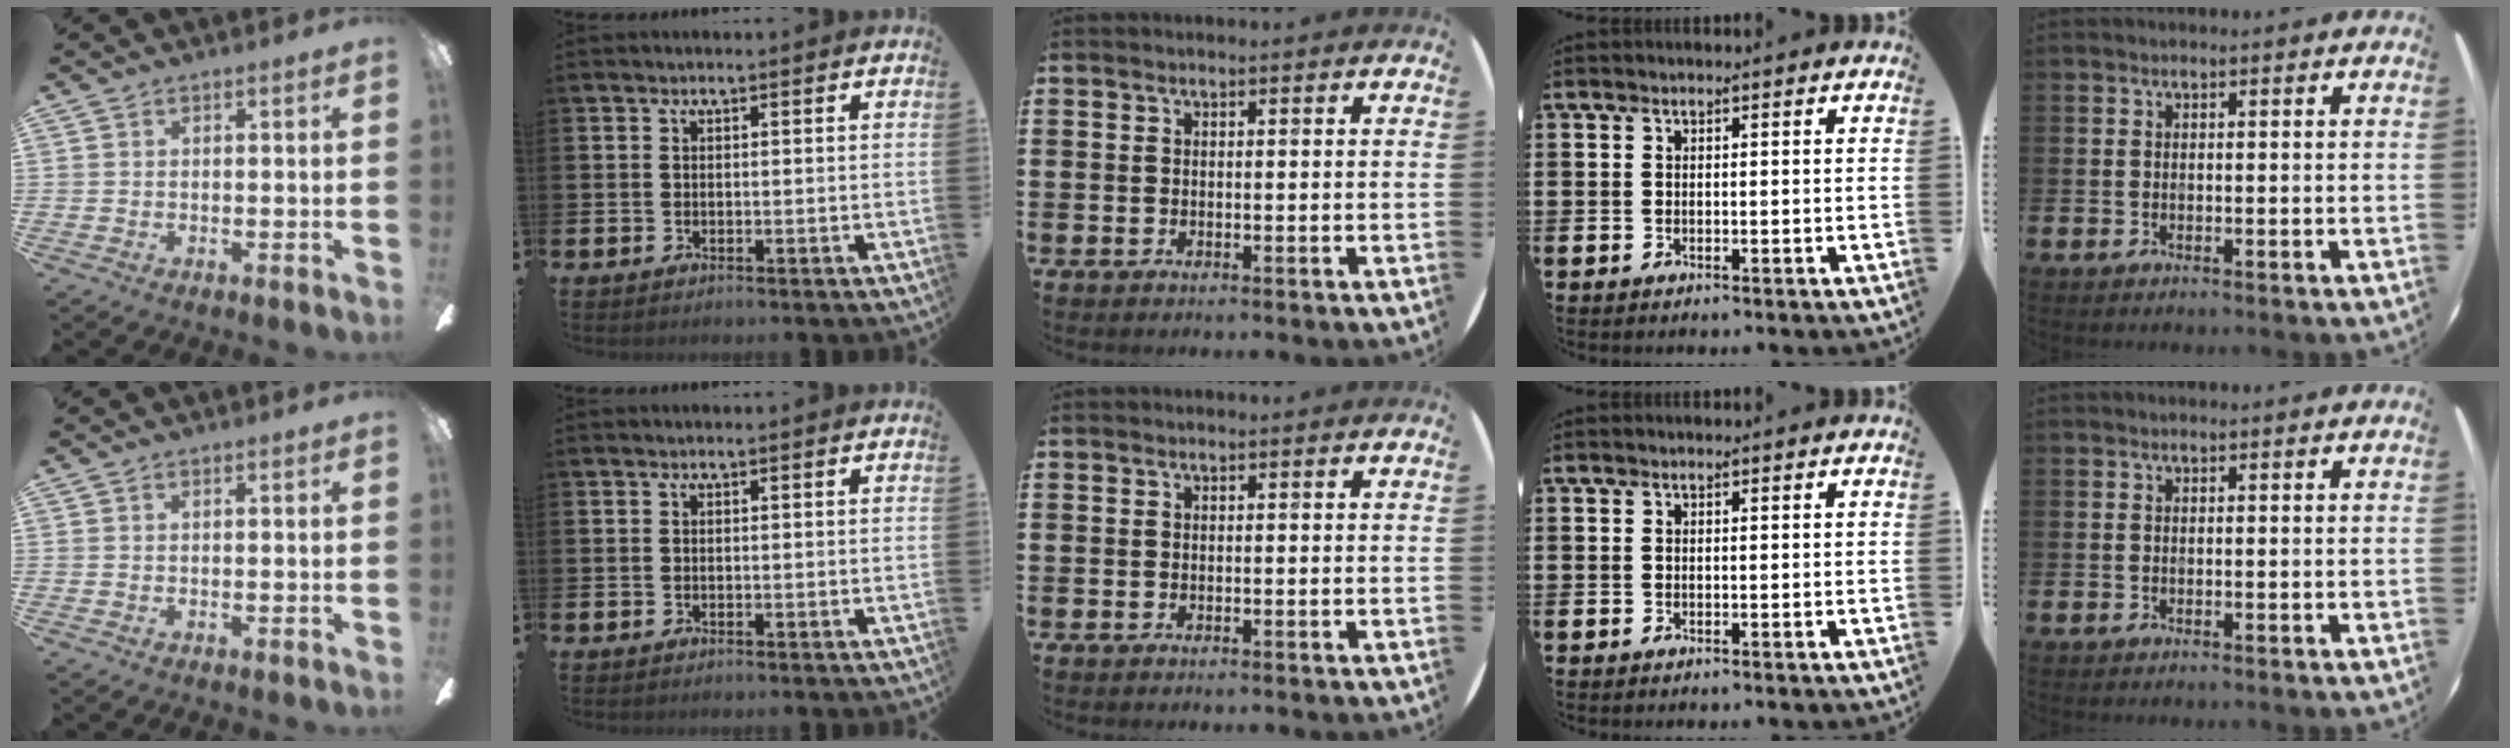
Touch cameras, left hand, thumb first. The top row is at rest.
{}